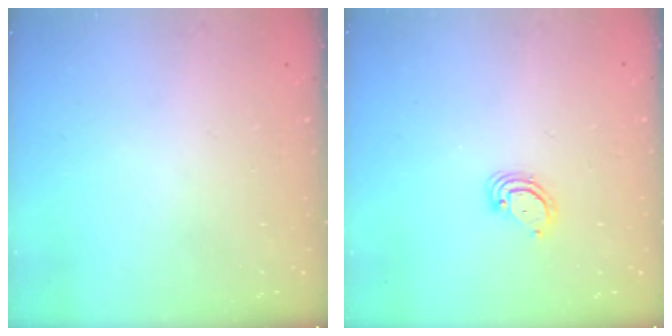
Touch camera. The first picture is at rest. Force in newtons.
{"total": 3.8, "press": 3.8, "slide": 0.3}